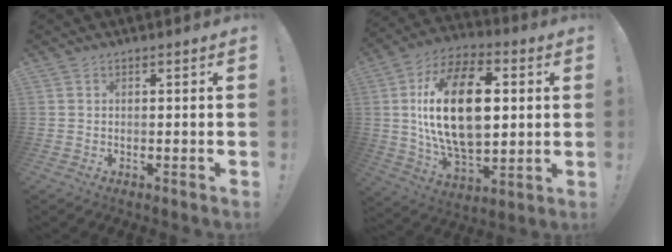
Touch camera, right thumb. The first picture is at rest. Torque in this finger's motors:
{"motor_torque": [1.69, 1.83, 2.49, 0.13, 0.26]}